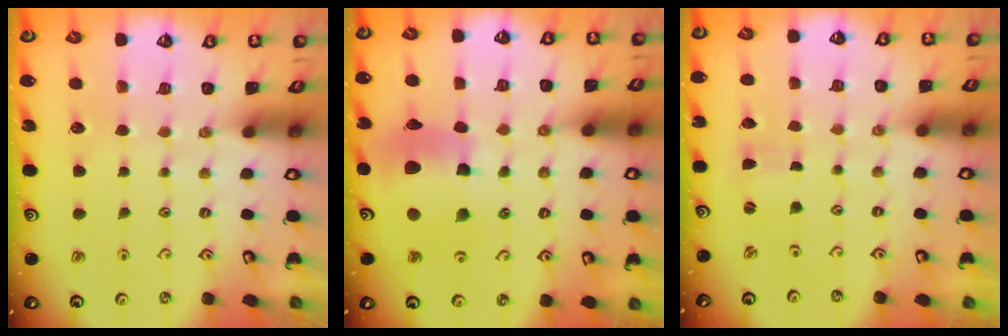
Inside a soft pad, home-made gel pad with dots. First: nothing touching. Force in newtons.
{"total": 14.7, "press": 14.6, "slide": 2.0}
{"total": 0.0}